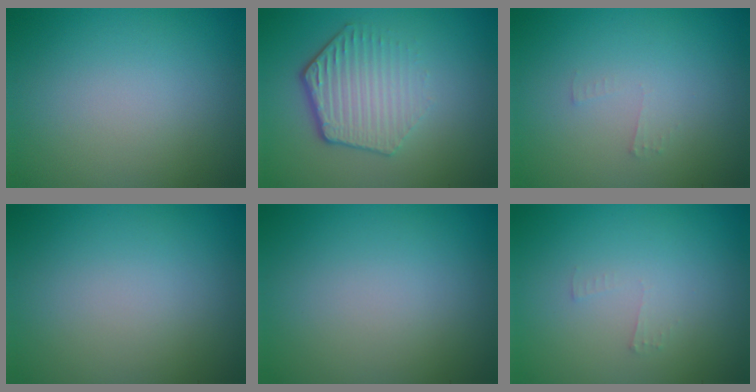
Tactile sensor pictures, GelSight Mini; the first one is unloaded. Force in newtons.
{"total": 4.3, "press": 3.3, "slide": 2.7}
{"total": 0.7, "press": 0.7, "slide": 0.1}
{"total": 0.0}
{"total": 0.0}
{"total": 0.7, "press": 0.7, "slide": 0.1}